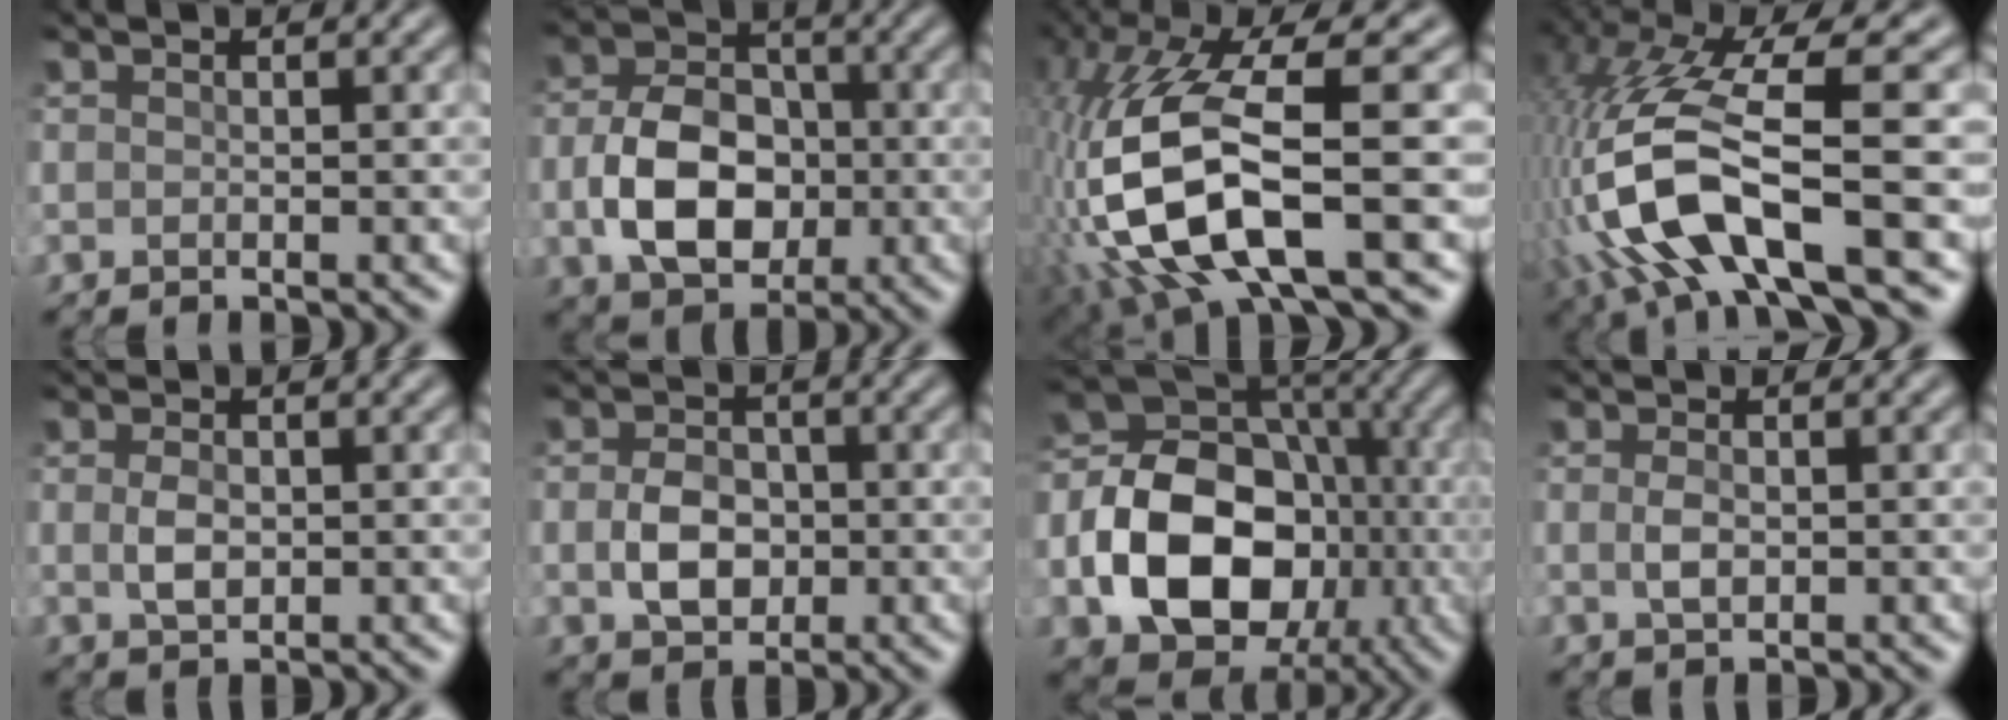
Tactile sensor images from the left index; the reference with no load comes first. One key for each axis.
{"total": 7.6, "fx": -1.4, "fy": 5.2, "fz": 5.4, "tx": -0.111, "ty": 0.001, "tz": -0.024}
{"total": 12.5, "fx": -2.3, "fy": 3.9, "fz": 11.6, "tx": -0.252, "ty": -0.003, "tz": -0.037}
{"total": 12.1, "fx": -3.5, "fy": 3.3, "fz": 11.1, "tx": -0.246, "ty": 0.005, "tz": -0.060}
{"total": 2.0, "fx": 0.1, "fy": 1.1, "fz": 1.7, "tx": -0.042, "ty": 0.001, "tz": 0.003}
{"total": 3.7, "fx": -0.5, "fy": 2.7, "fz": 2.6, "tx": -0.056, "ty": 0.002, "tz": -0.007}
{"total": 15.0, "fx": -2.9, "fy": 11.0, "fz": 9.8, "tx": -0.173, "ty": -0.004, "tz": -0.051}
{"total": 1.6, "fx": 0.0, "fy": 0.8, "fz": 1.4, "tx": -0.037, "ty": 0.002, "tz": 0.002}